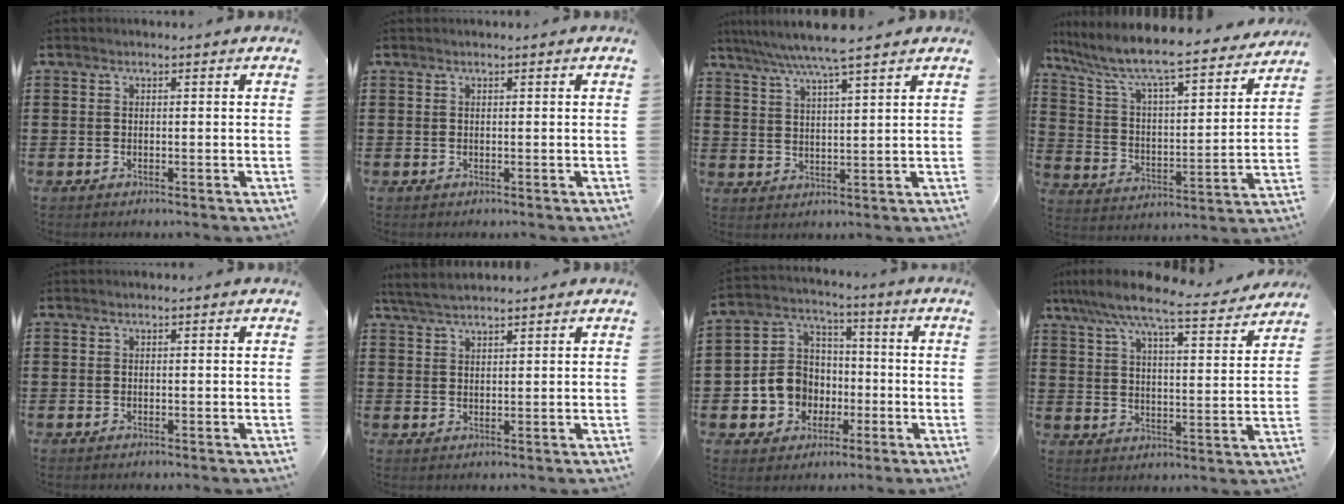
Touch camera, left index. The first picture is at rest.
{"total": 0.0}
{"total": 6.2, "force": [5.3, -0.4, 3.3], "torque": [-0.080, -0.020, 0.091]}
{"total": 7.6, "force": [6.7, 0.6, 3.5], "torque": [-0.100, -0.055, 0.107]}
{"total": 0.0}
{"total": 3.3, "force": [3.0, 0.5, 1.3], "torque": [-0.033, -0.001, 0.057]}
{"total": 8.6, "force": [-1.9, 8.0, 2.5], "torque": [-0.088, 0.011, -0.032]}
{"total": 7.7, "force": [6.8, 0.2, 3.7], "torque": [-0.098, -0.041, 0.113]}